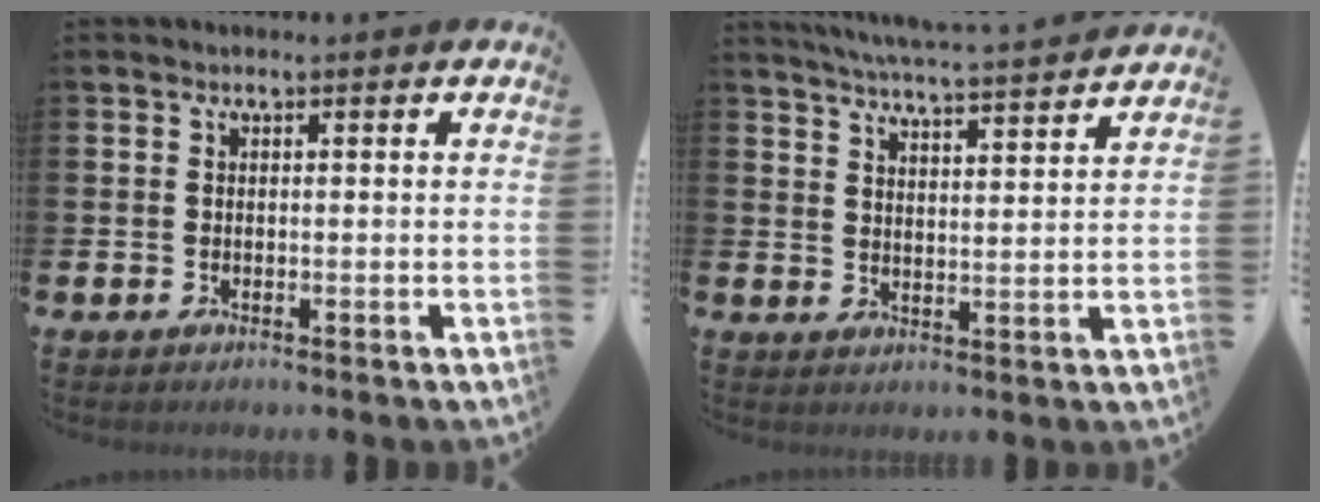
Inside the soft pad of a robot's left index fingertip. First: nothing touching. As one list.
[{"total": 5.7, "force": [5.6, -0.3, 1.2], "torque": [-0.039, -0.042, 0.097]}]